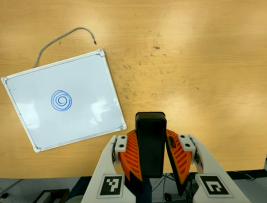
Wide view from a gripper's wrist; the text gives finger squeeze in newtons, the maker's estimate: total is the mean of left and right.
{"total": 8.7, "left": 7.4, "right": 10.0}